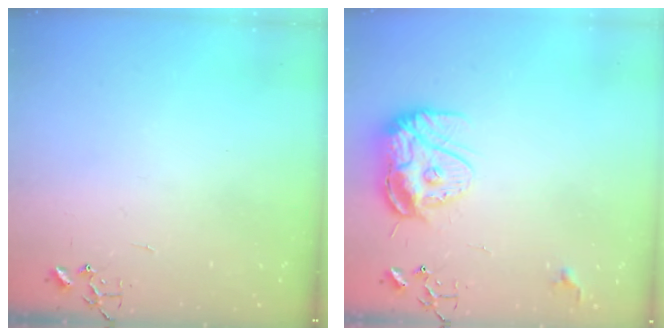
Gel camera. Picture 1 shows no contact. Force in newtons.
{"total": 12.4, "press": 12.4, "slide": 1.4}